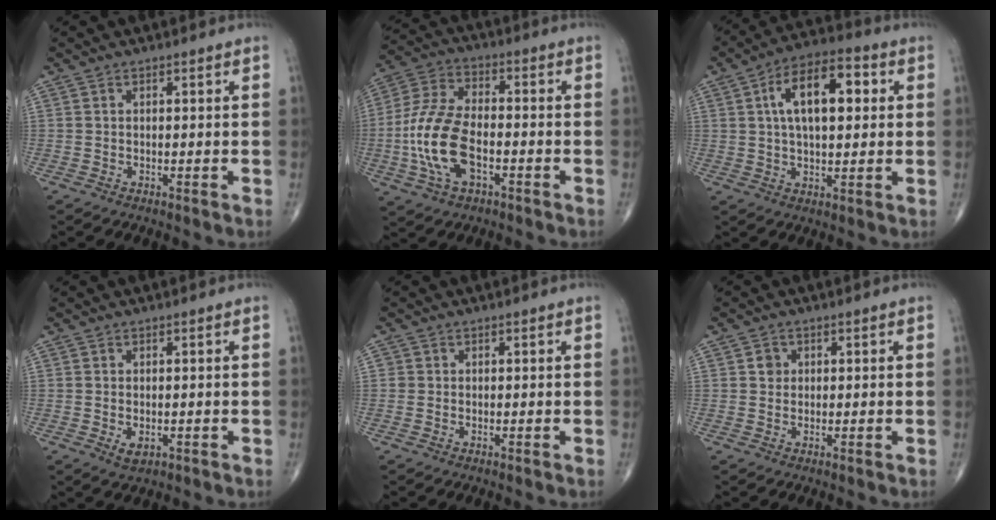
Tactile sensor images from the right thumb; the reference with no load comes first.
{"total": 14.2, "force": [-3.6, 7.6, 11.5], "torque": [-0.245, 0.025, -0.070]}
{"total": 13.5, "force": [3.1, 6.7, 11.3], "torque": [-0.172, 0.017, 0.045]}
{"total": 2.3, "force": [-0.5, 1.4, 1.7], "torque": [-0.024, -0.002, -0.003]}
{"total": 0.8, "force": [0.0, 0.8, 0.0], "torque": [0.004, 0.004, -0.002]}
{"total": 1.8, "force": [0.4, 1.7, 0.6], "torque": [-0.001, 0.001, 0.004]}